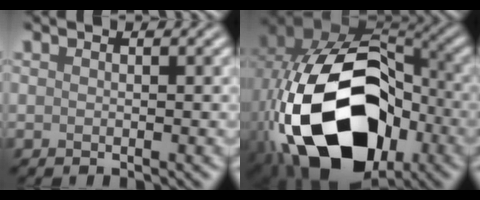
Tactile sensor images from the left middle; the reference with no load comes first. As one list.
[{"total": 20.6, "force": [-5.7, 13.5, 14.5], "torque": [-0.296, -0.047, -0.075]}]